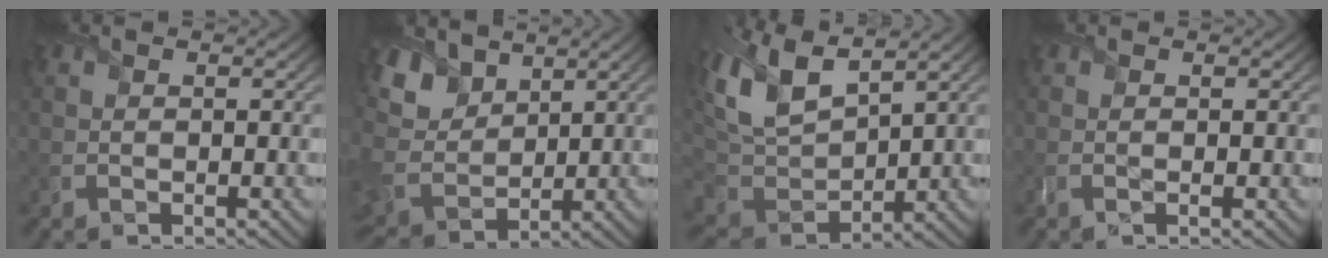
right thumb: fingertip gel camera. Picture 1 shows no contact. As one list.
[{"total": 8.7, "force": [5.6, 5.2, 4.2], "torque": [-0.135, 0.011, 0.099]}, {"total": 12.7, "force": [7.1, 6.0, 8.7], "torque": [-0.230, 0.018, 0.139]}, {"total": 0.7, "force": [-0.1, 0.0, 0.7], "torque": [-0.017, -0.002, -0.002]}]